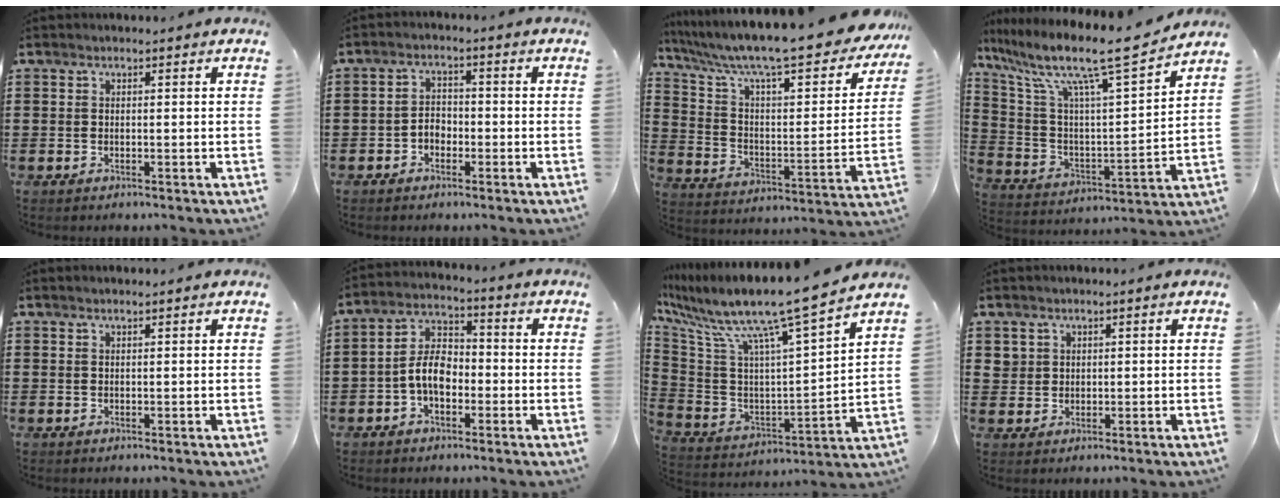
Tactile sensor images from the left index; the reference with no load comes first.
{"total": 2.6, "force": [-1.3, 1.8, 1.4], "torque": [-0.030, 0.005, -0.027]}
{"total": 10.9, "force": [8.9, 1.3, 6.2], "torque": [-0.145, -0.066, 0.146]}
{"total": 12.3, "force": [9.4, 1.1, 7.9], "torque": [-0.180, -0.063, 0.146]}
{"total": 0.6, "force": [0.5, -0.1, 0.3], "torque": [-0.006, -0.001, 0.010]}
{"total": 6.5, "force": [-1.9, 4.0, 4.8], "torque": [-0.115, 0.007, -0.043]}
{"total": 11.8, "force": [9.6, -0.3, 6.9], "torque": [-0.159, -0.079, 0.151]}
{"total": 2.2, "force": [1.3, 1.8, 0.1], "torque": [-0.011, 0.007, 0.024]}